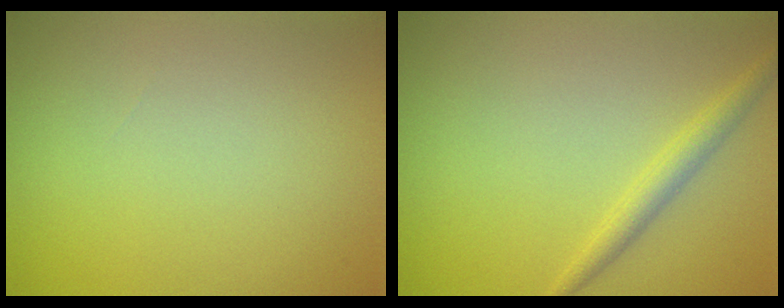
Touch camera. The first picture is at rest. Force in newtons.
{"total": 1.9, "press": 1.9, "slide": 0.1}